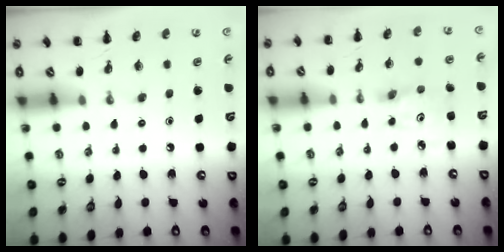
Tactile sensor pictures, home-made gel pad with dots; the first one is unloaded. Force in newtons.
{"total": 2.8, "press": 2.8, "slide": 0.4}